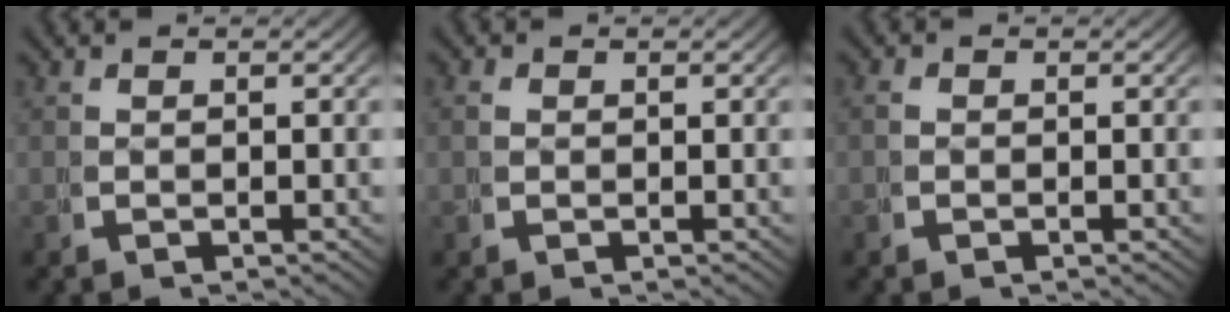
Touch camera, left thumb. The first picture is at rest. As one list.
[{"total": 0.8, "force": [0.1, 0.8, 0.1], "torque": [-0.006, -0.006, 0.003]}, {"total": 0.7, "force": [-0.3, 0.6, 0.0], "torque": [0.002, -0.002, -0.008]}]